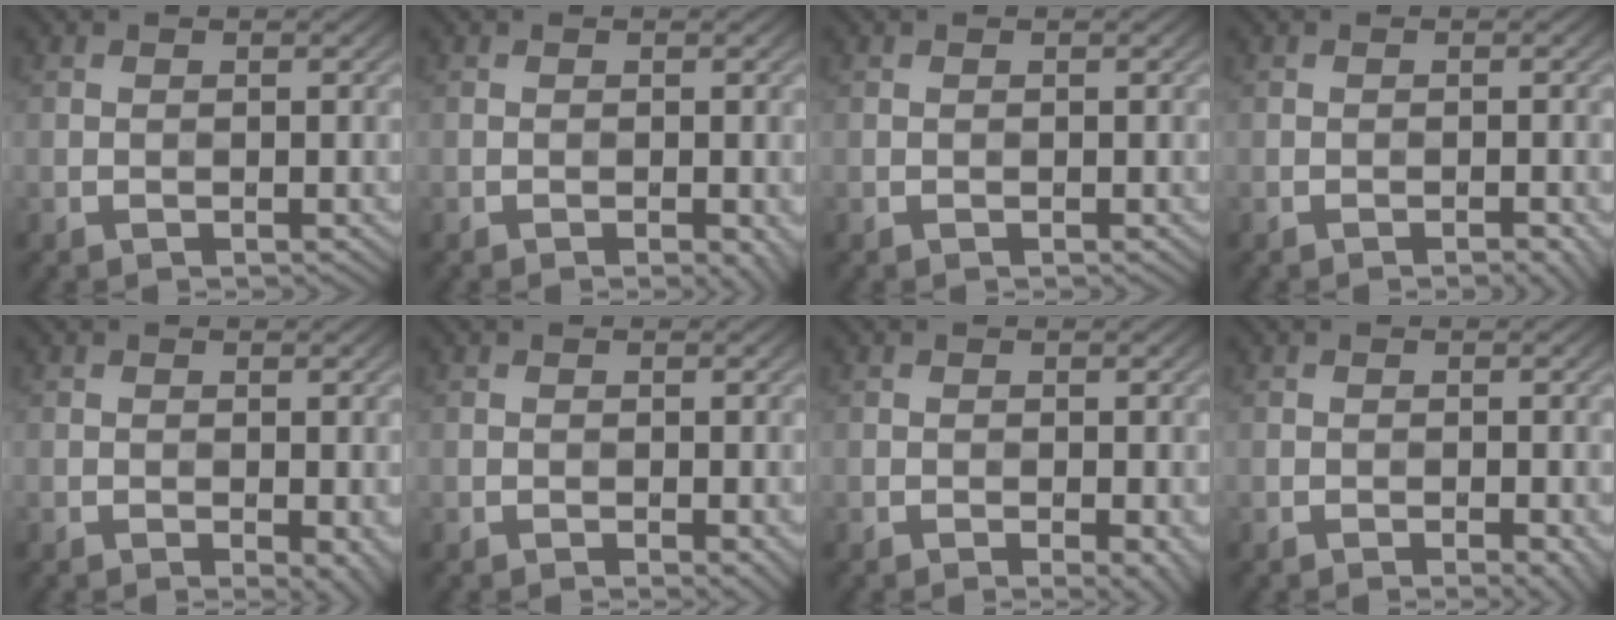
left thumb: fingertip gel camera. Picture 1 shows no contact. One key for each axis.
{"total": 1.3, "fx": -0.5, "fy": 0.3, "fz": 1.2, "tx": -0.016, "ty": -0.002, "tz": -0.007}
{"total": 0.0}
{"total": 1.3, "fx": -0.8, "fy": 0.2, "fz": 1.0, "tx": -0.012, "ty": 0.002, "tz": -0.011}
{"total": 2.3, "fx": -0.8, "fy": 1.1, "fz": 1.9, "tx": -0.022, "ty": -0.008, "tz": -0.007}
{"total": 1.2, "fx": -0.3, "fy": 0.4, "fz": 1.1, "tx": -0.017, "ty": -0.006, "tz": -0.005}
{"total": 1.7, "fx": -0.6, "fy": 0.4, "fz": 1.6, "tx": -0.022, "ty": -0.004, "tz": -0.007}
{"total": 1.4, "fx": -0.6, "fy": 0.2, "fz": 1.3, "tx": -0.017, "ty": -0.002, "tz": -0.009}